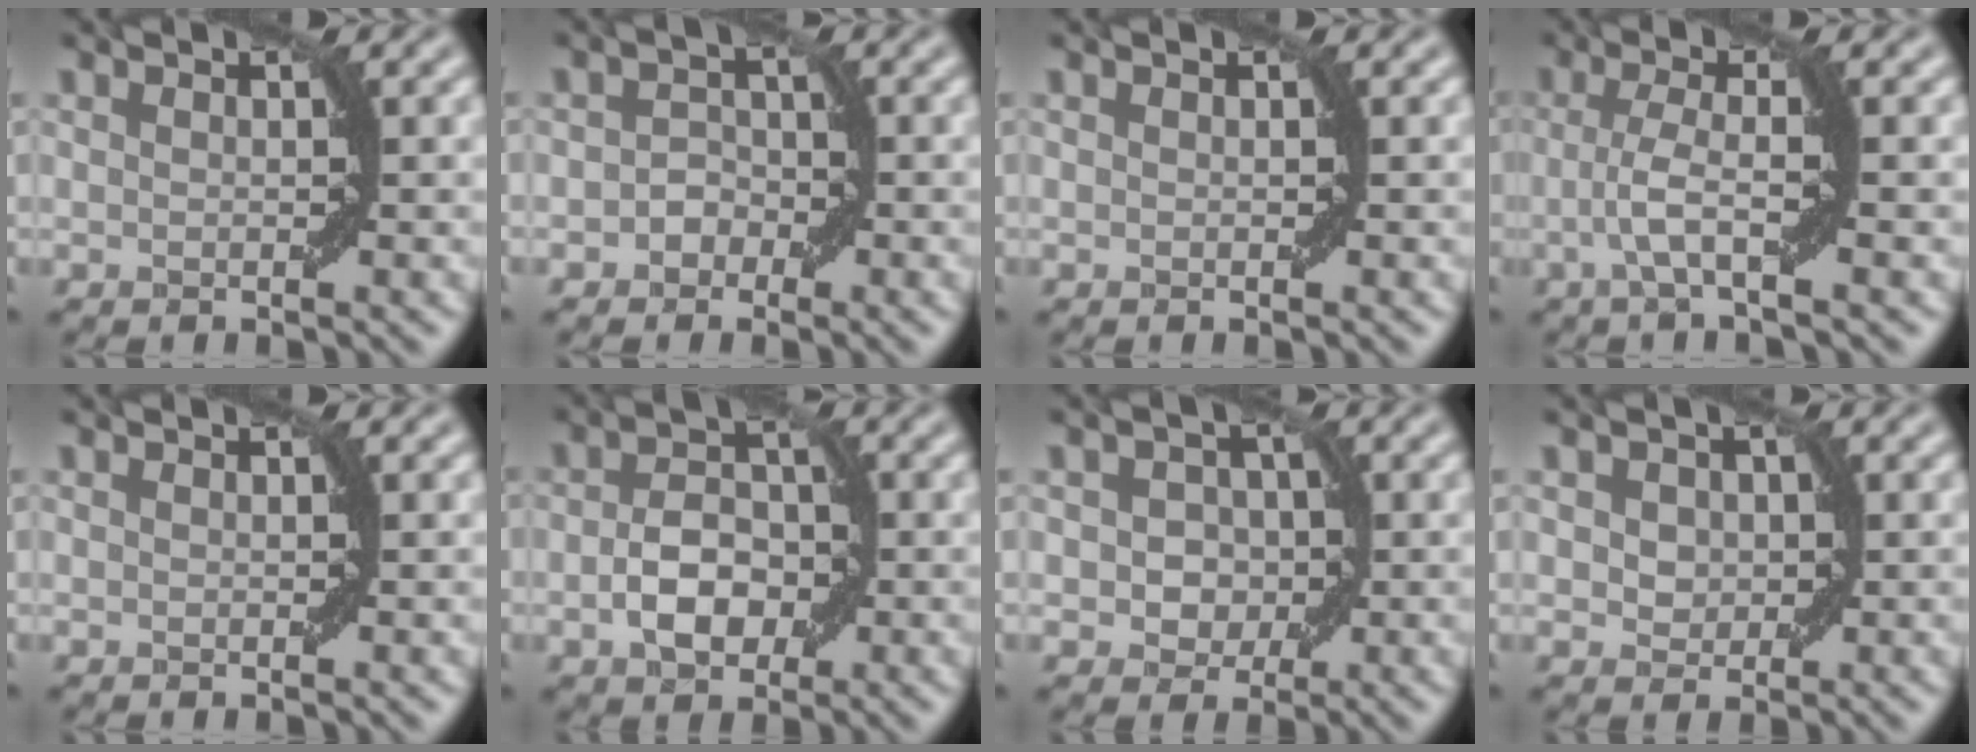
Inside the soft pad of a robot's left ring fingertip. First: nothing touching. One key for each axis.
{"total": 1.6, "fx": -0.8, "fy": 1.3, "fz": 0.5, "tx": -0.005, "ty": 0.007, "tz": -0.015}
{"total": 0.0}
{"total": 3.1, "fx": -0.7, "fy": 0.3, "fz": 3.0, "tx": -0.066, "ty": 0.003, "tz": -0.017}
{"total": 0.0}
{"total": 4.0, "fx": -0.9, "fy": 2.6, "fz": 2.9, "tx": -0.049, "ty": 0.006, "tz": -0.016}
{"total": 2.6, "fx": -0.1, "fy": 2.2, "fz": 1.4, "tx": -0.012, "ty": 0.000, "tz": -0.007}
{"total": 1.9, "fx": 0.4, "fy": 1.6, "fz": 1.0, "tx": -0.015, "ty": 0.000, "tz": 0.005}